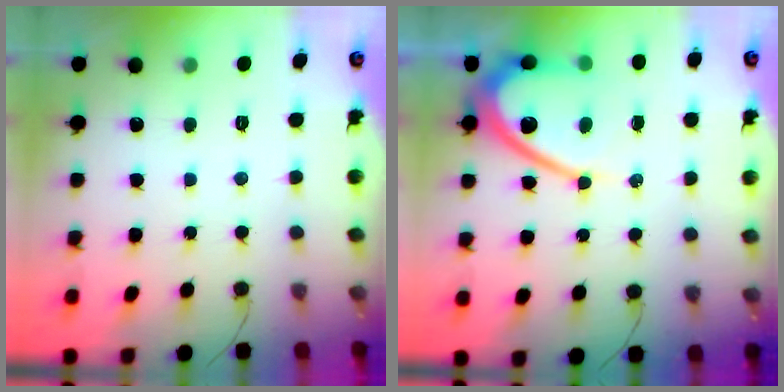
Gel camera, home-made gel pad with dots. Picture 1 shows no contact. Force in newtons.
{"total": 11.8, "press": 11.7, "slide": 1.1}